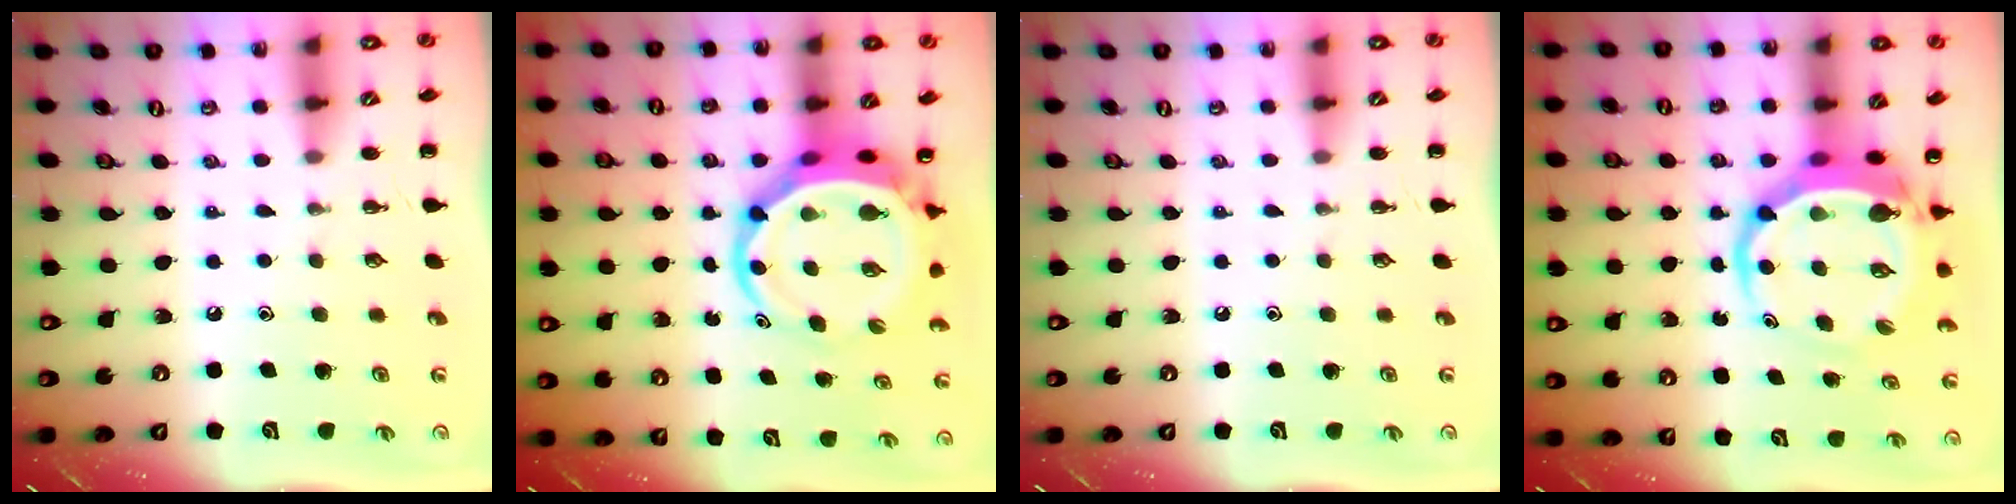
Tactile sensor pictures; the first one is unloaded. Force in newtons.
{"total": 8.5, "press": 8.2, "slide": 2.2}
{"total": 0.0}
{"total": 8.6, "press": 8.3, "slide": 2.4}